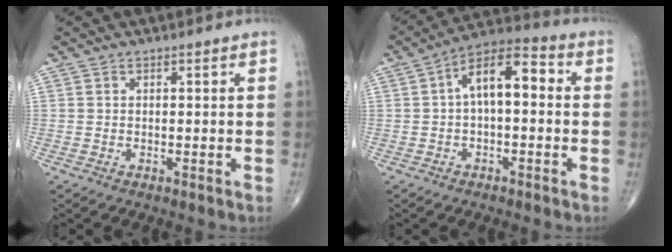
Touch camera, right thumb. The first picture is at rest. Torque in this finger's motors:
{"motor_torque": [2.05, 2.72, 1.19, -0.09, 0.09]}